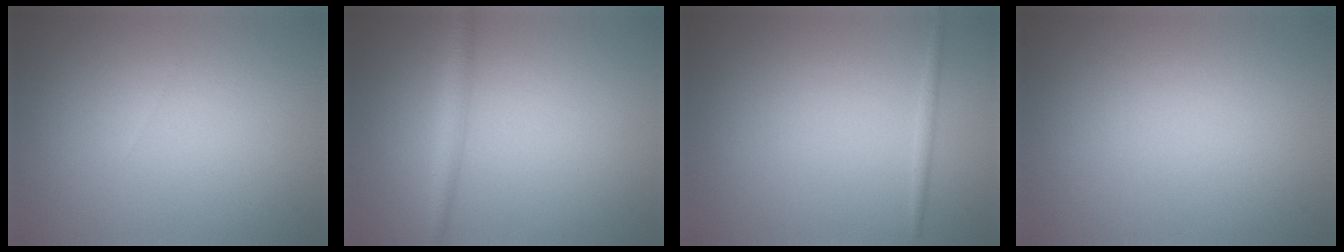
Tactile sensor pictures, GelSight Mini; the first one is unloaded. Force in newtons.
{"total": 1.9, "press": 1.8, "slide": 0.1}
{"total": 0.8, "press": 0.8, "slide": 0.0}
{"total": 0.0}